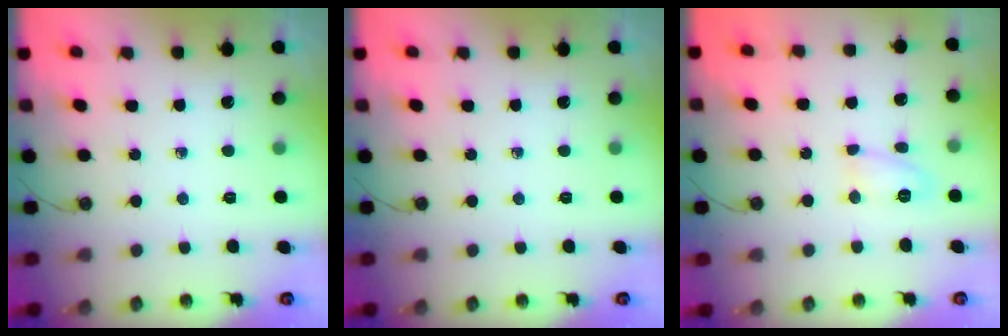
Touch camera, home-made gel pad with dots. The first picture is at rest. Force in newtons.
{"total": 0.0}
{"total": 7.0, "press": 6.9, "slide": 0.7}